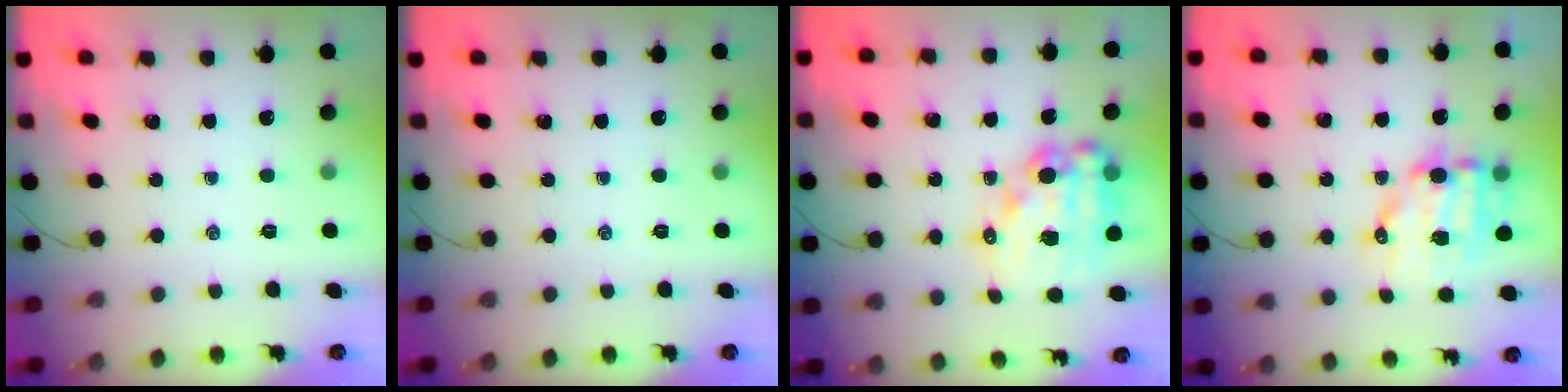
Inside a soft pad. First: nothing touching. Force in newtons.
{"total": 0.0}
{"total": 17.3, "press": 16.9, "slide": 3.6}
{"total": 11.0, "press": 10.7, "slide": 2.2}